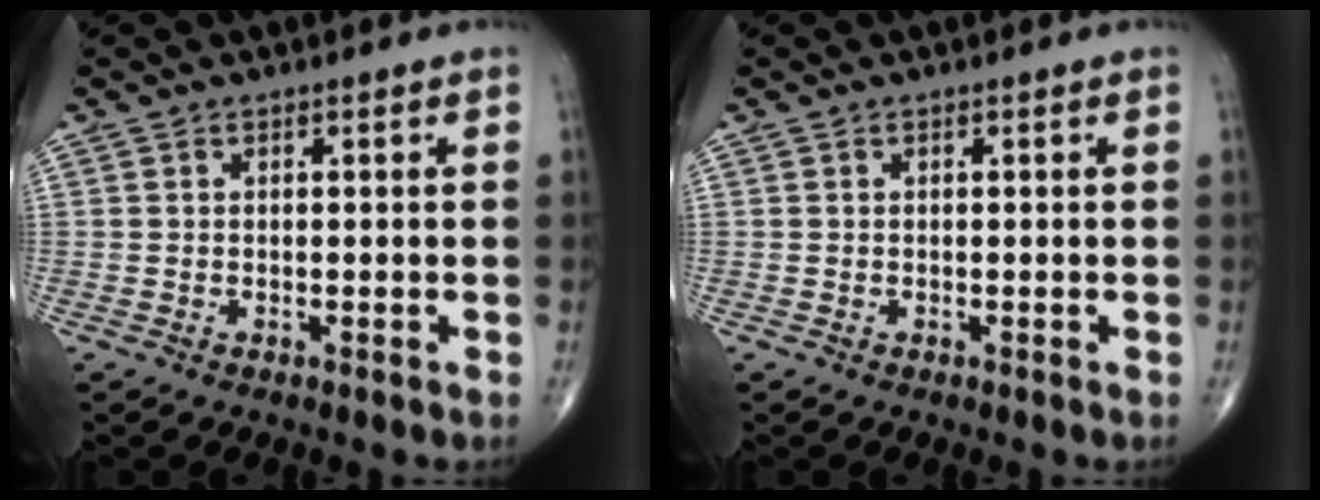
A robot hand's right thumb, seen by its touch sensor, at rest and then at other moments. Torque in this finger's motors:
{"motor_torque": [0.18, 0.02, 0.00, 0.14, 0.07]}